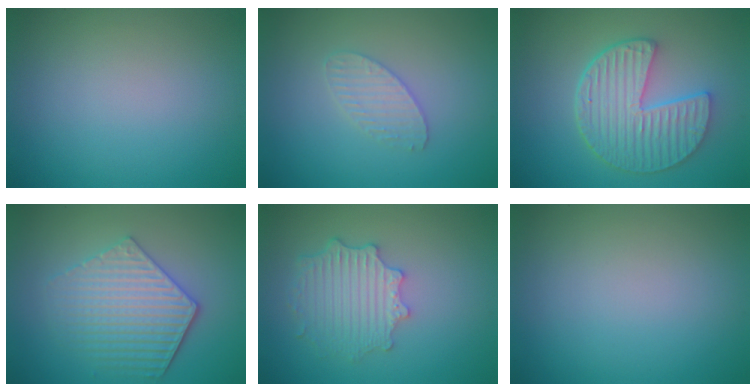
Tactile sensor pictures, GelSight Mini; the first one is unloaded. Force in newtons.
{"total": 2.0, "press": 2.0, "slide": 0.1}
{"total": 6.1, "press": 4.8, "slide": 3.8}
{"total": 4.6, "press": 4.0, "slide": 2.2}
{"total": 4.2, "press": 3.5, "slide": 2.4}
{"total": 0.0}